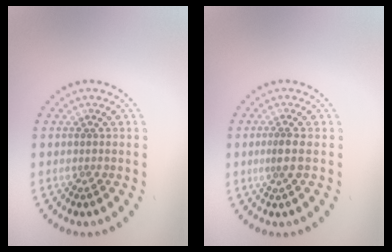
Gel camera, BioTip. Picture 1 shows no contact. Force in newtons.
{"total": 1.7, "press": 1.3, "slide": 1.2}